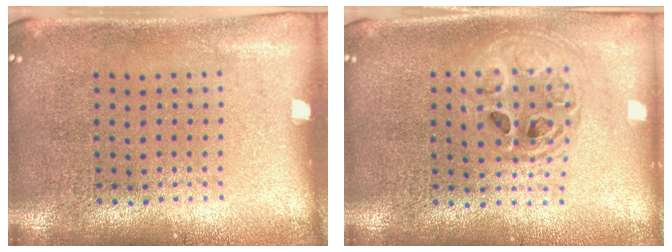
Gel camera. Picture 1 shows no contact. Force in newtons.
{"total": 1.7, "press": 1.4, "slide": 0.9}